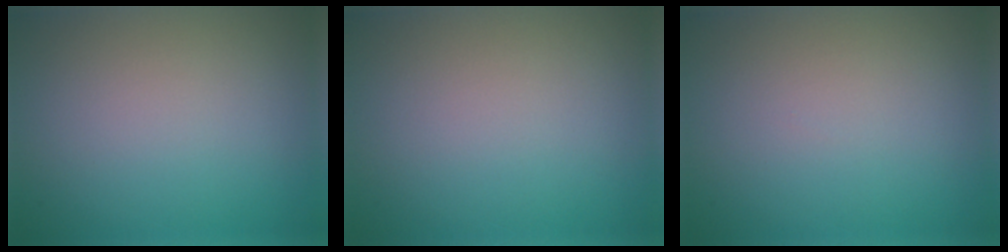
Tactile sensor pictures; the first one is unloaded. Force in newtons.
{"total": 0.0}
{"total": 0.0}